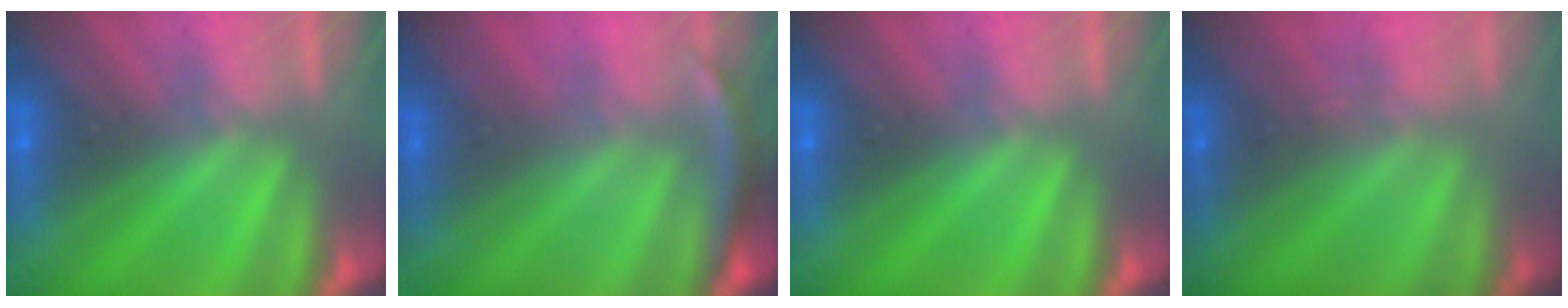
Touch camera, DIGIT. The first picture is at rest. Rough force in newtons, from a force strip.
{"total": 2.9}
{"total": 0.0}
{"total": 1.8}